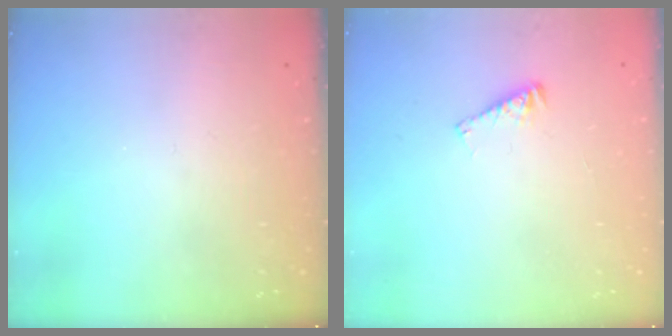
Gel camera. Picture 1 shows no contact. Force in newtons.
{"total": 3.8, "press": 3.8, "slide": 0.3}